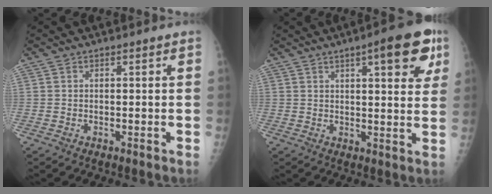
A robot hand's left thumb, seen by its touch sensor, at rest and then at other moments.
{"total": 12.1, "force": [5.7, 3.5, 10.0], "torque": [-0.101, -0.014, 0.068]}